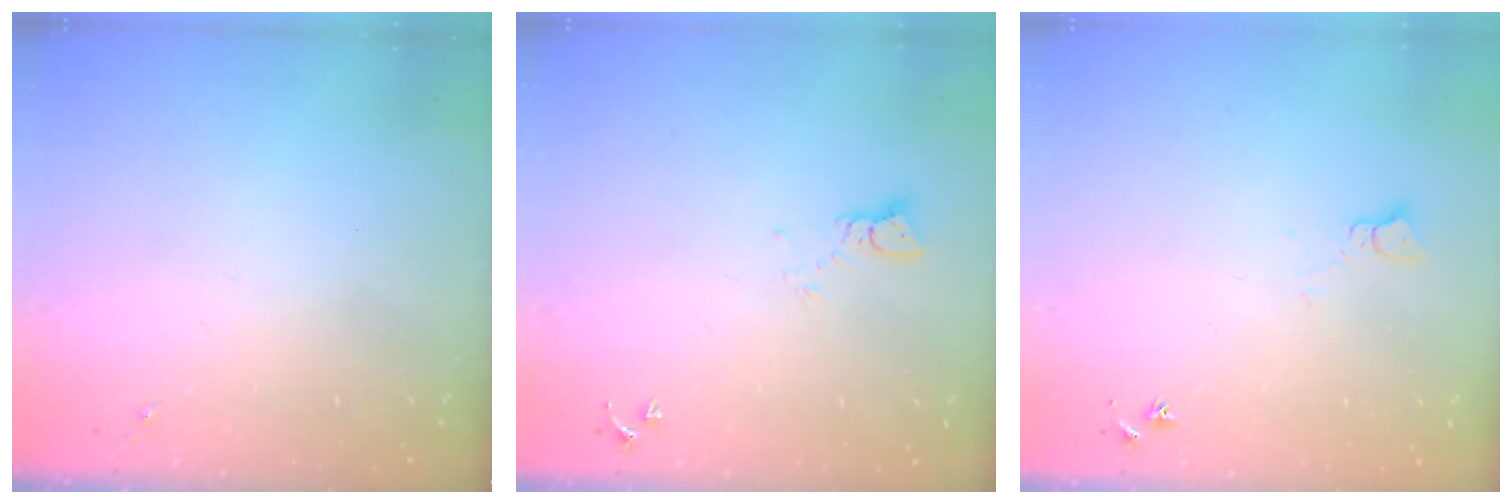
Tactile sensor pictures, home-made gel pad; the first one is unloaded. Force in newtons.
{"total": 3.7, "press": 3.7, "slide": 0.3}
{"total": 5.4, "press": 5.3, "slide": 0.7}